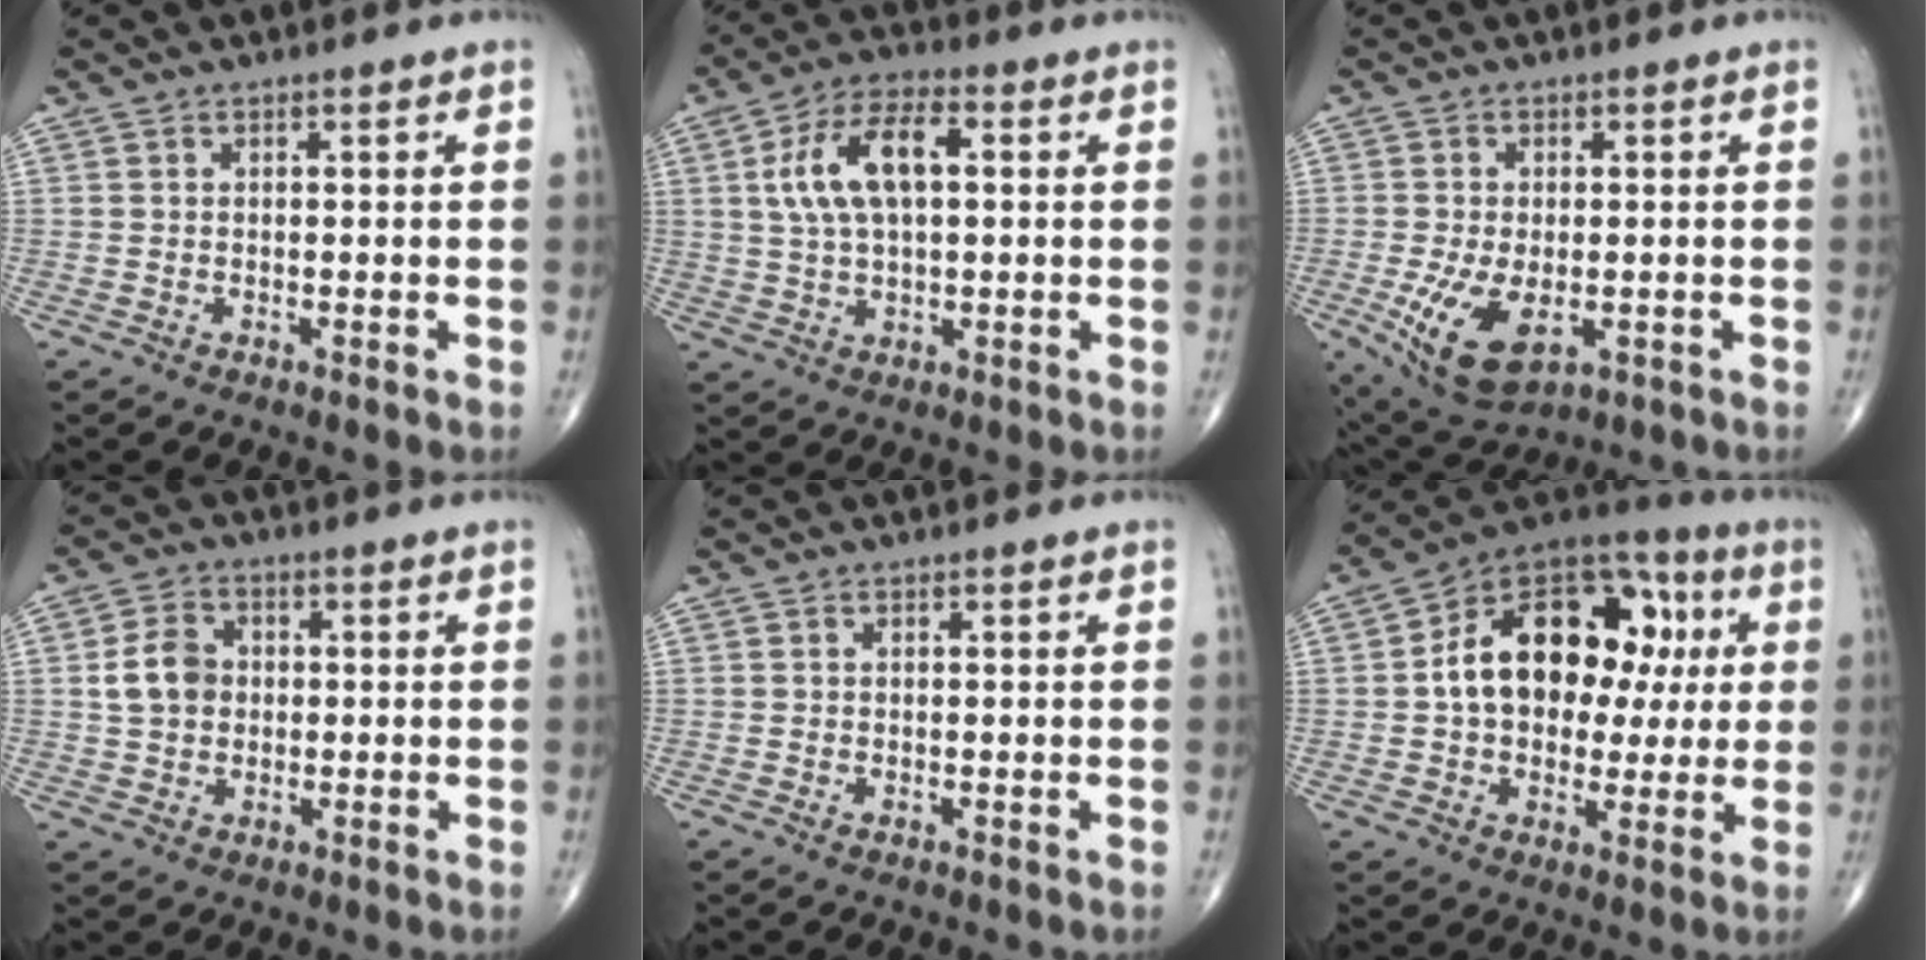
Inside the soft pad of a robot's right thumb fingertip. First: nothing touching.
{"total": 11.6, "force": [2.2, 5.7, 9.9], "torque": [-0.186, 0.017, 0.037]}
{"total": 10.4, "force": [-2.8, 5.5, 8.4], "torque": [-0.152, -0.012, -0.036]}
{"total": 6.3, "force": [0.4, 5.0, 3.7], "torque": [-0.057, 0.009, 0.005]}
{"total": 0.0}
{"total": 21.0, "force": [2.6, 14.3, 15.2], "torque": [-0.190, 0.032, 0.036]}